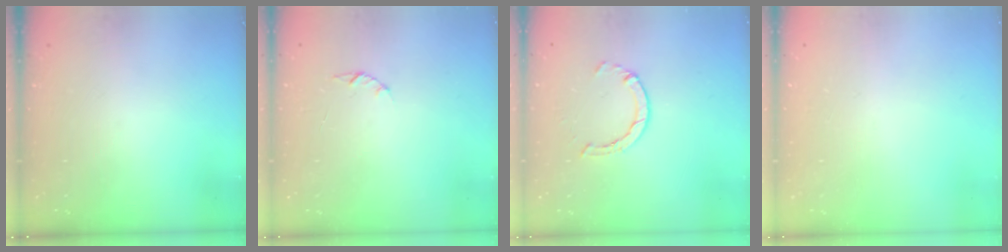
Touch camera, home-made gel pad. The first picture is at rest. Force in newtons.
{"total": 1.4, "press": 1.4, "slide": 0.3}
{"total": 2.9, "press": 2.9, "slide": 0.4}
{"total": 2.4, "press": 2.4, "slide": 0.2}